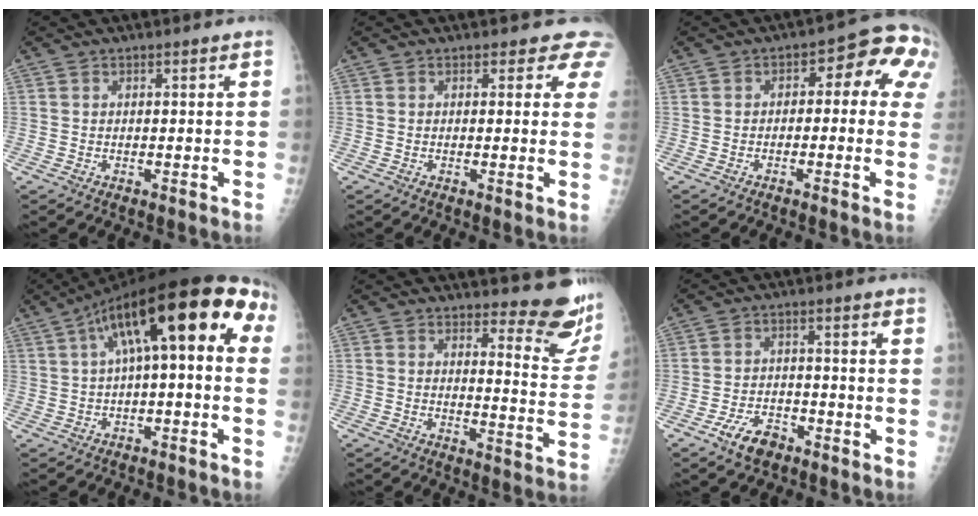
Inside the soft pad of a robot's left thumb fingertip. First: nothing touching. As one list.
[{"total": 3.8, "force": [3.1, 2.1, 0.7], "torque": [0.023, -0.015, 0.010]}, {"total": 10.2, "force": [1.1, 5.6, 8.4], "torque": [-0.055, 0.039, 0.000]}, {"total": 17.3, "force": [2.8, 6.2, 15.9], "torque": [-0.216, 0.060, 0.034]}, {"total": 11.1, "force": [9.6, 2.9, 4.6], "torque": [-0.027, -0.096, 0.103]}, {"total": 6.8, "force": [-4.5, 3.7, 3.5], "torque": [-0.057, 0.030, -0.077]}]